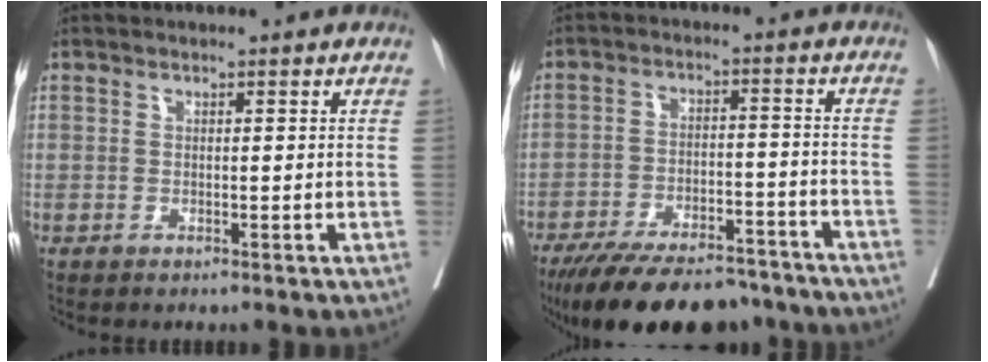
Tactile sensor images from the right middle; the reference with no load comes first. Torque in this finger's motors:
{"motor_torque": [1.03, -1.11, 0.55, 0.10]}